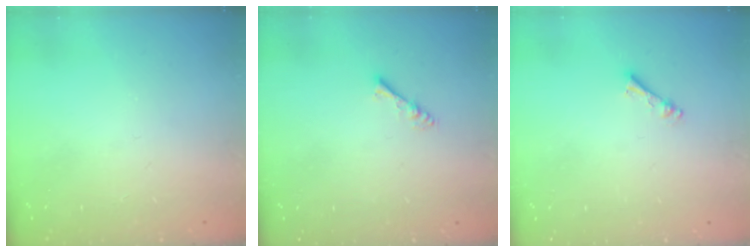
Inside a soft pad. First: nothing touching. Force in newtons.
{"total": 2.9, "press": 2.8, "slide": 0.4}
{"total": 2.5, "press": 2.4, "slide": 0.5}